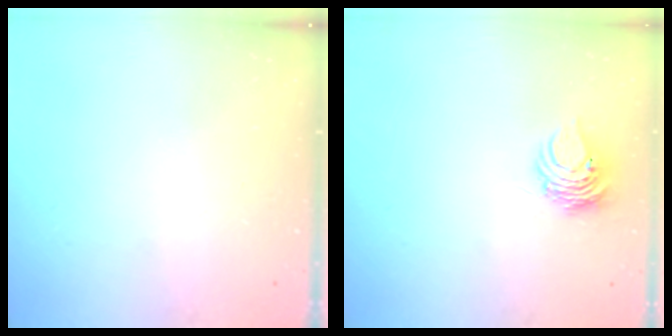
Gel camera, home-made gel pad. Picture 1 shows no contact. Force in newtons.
{"total": 6.8, "press": 6.7, "slide": 0.8}